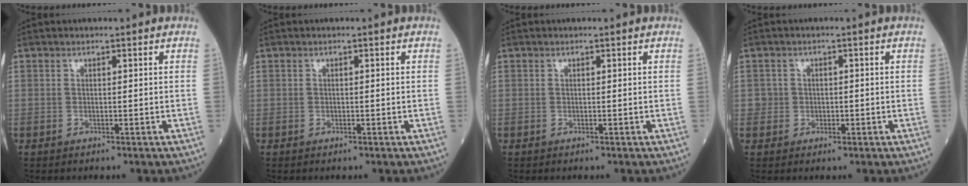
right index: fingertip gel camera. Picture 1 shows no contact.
{"total": 0.0}
{"total": 0.0}
{"total": 1.9, "force": [-0.1, 1.9, 0.2], "torque": [0.005, 0.006, -0.003]}